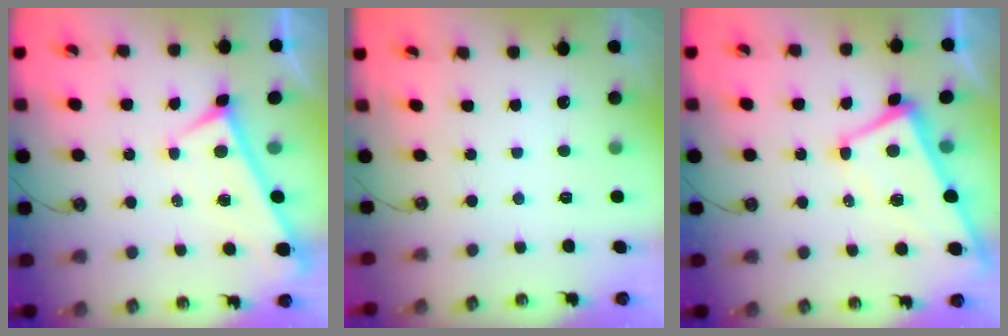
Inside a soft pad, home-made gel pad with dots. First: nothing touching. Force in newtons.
{"total": 0.0}
{"total": 1.0, "press": 0.6, "slide": 0.8}